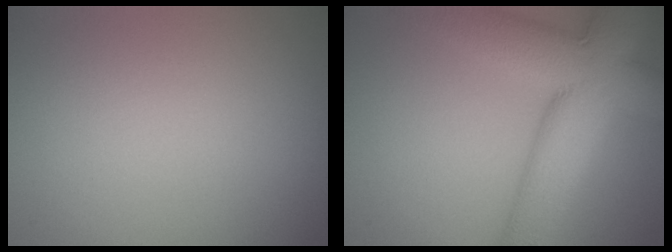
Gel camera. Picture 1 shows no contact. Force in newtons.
{"total": 11.7, "press": 11.7, "slide": 0.6}